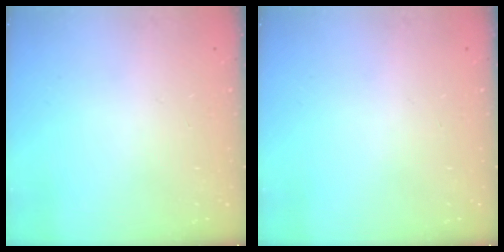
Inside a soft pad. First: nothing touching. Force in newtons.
{"total": 0.0}